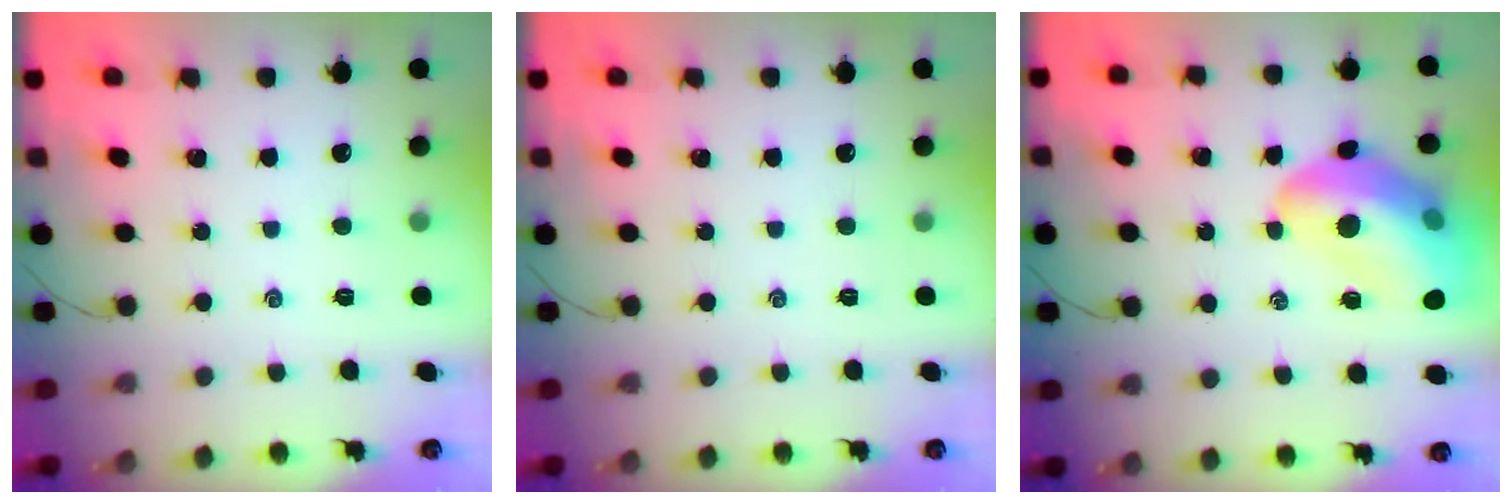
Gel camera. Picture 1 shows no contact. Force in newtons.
{"total": 0.0}
{"total": 19.9, "press": 19.5, "slide": 4.1}